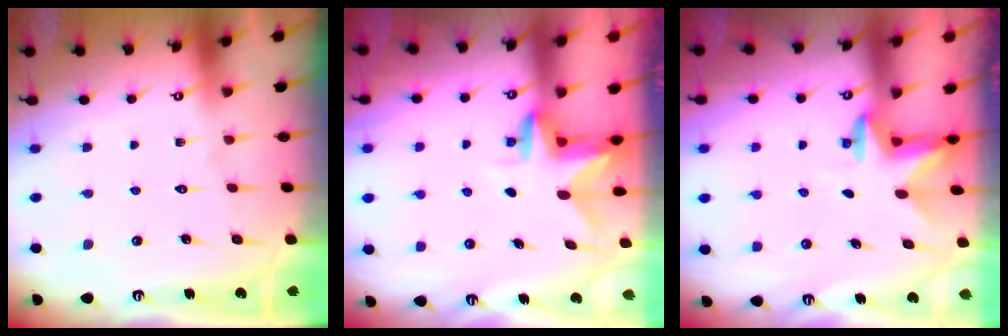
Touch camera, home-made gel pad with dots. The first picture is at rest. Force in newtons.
{"total": 3.2, "press": 3.2, "slide": 0.3}
{"total": 2.8, "press": 2.7, "slide": 0.7}